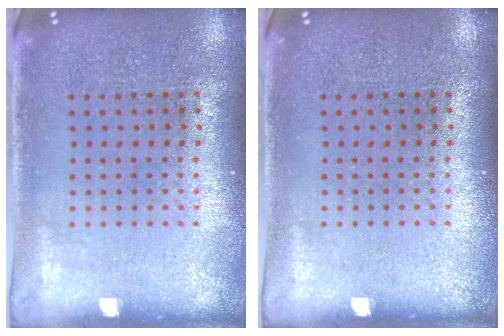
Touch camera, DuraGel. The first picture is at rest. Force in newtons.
{"total": 0.0}